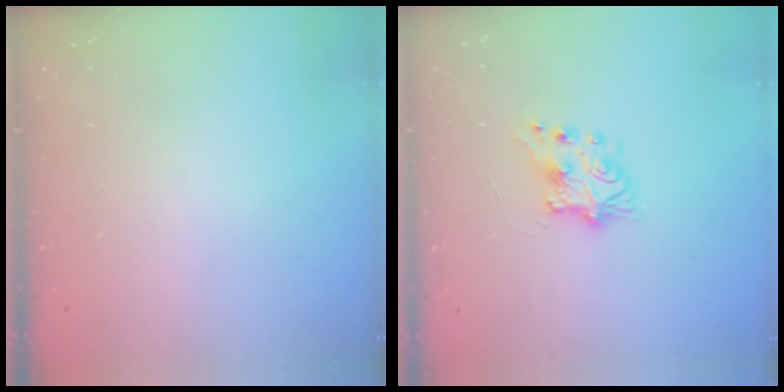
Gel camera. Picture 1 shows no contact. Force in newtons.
{"total": 7.8, "press": 7.8, "slide": 0.3}